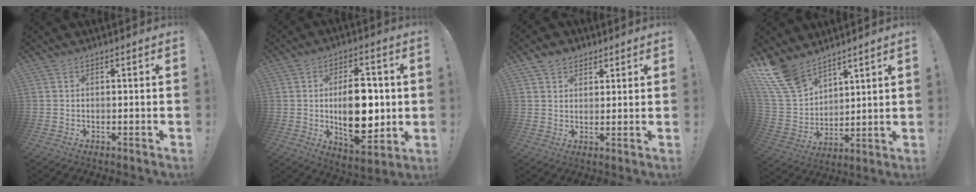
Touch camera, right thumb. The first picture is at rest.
{"total": 17.2, "force": [-0.1, 9.8, 14.1], "torque": [-0.229, -0.005, -0.002]}
{"total": 4.7, "force": [2.9, 3.4, 1.2], "torque": [-0.016, -0.010, 0.053]}
{"total": 13.9, "force": [10.9, 7.1, 5.0], "torque": [-0.112, -0.075, 0.210]}